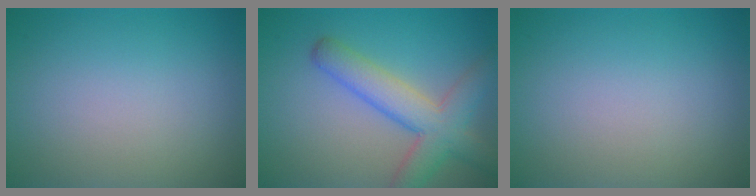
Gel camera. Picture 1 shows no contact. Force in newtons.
{"total": 6.0, "press": 5.9, "slide": 0.3}
{"total": 0.0}